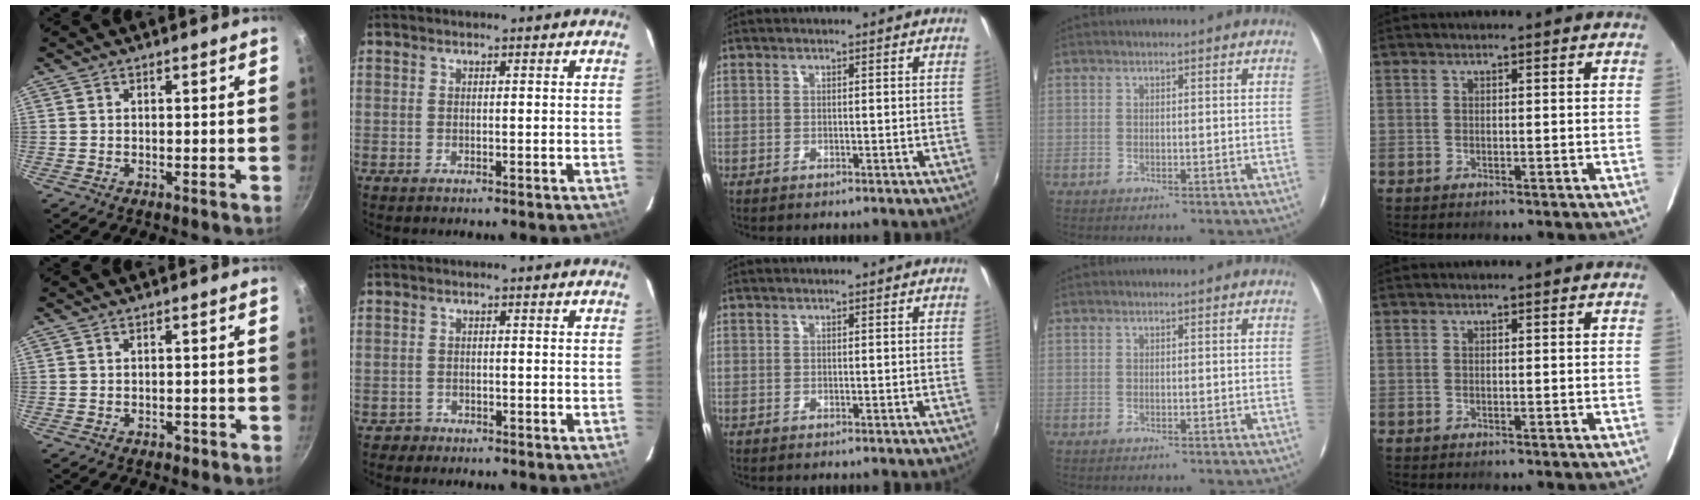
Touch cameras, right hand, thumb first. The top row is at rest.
{"thumb": {"total": 0.8, "force": [-0.5, 0.6, 0.3], "torque": [0.002, 0.009, 0.000]}, "index": {"total": 1.7, "force": [-1.1, 1.2, -0.2], "torque": [0.000, 0.005, -0.016]}}